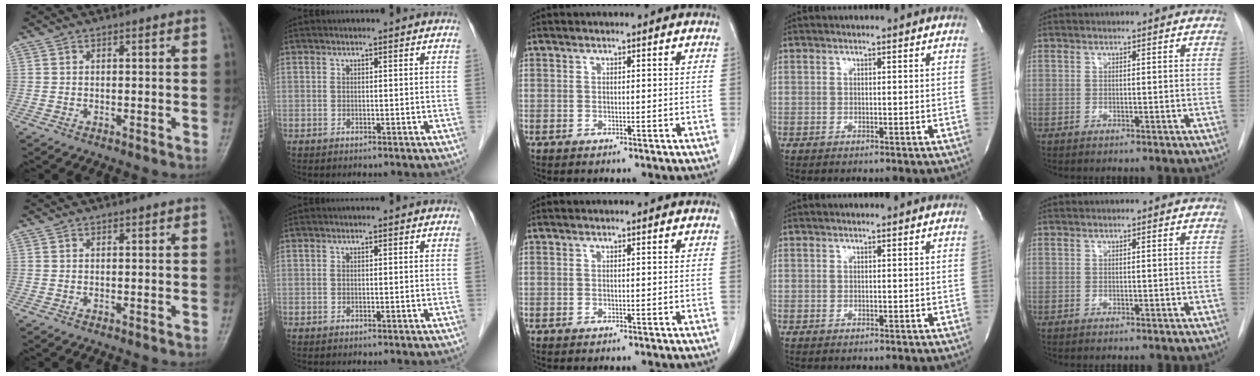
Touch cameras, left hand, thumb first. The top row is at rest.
{}